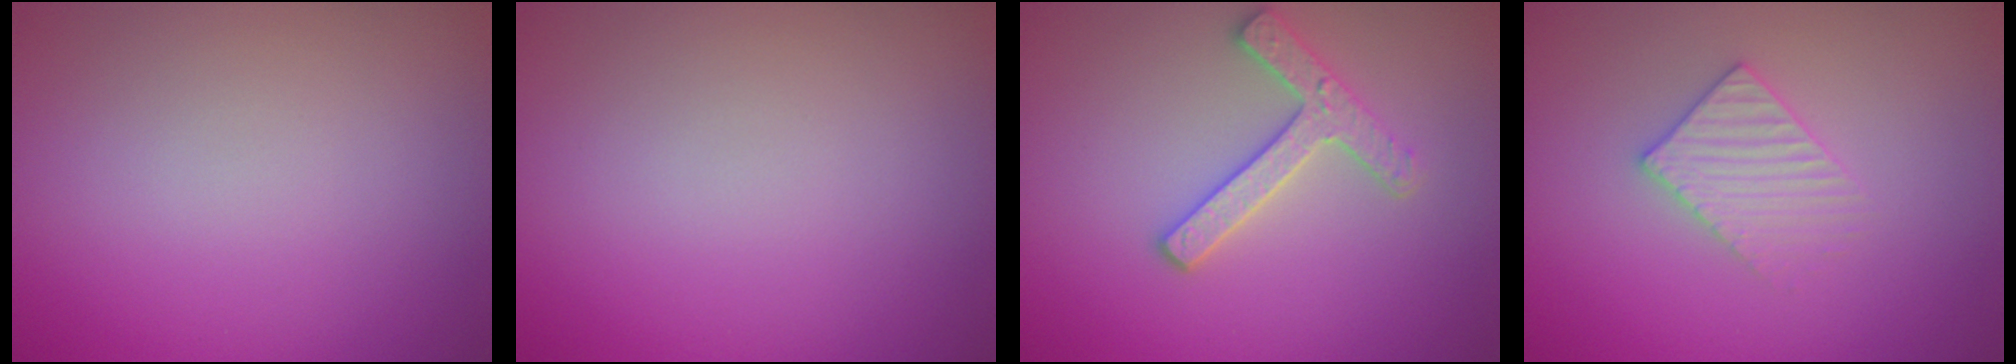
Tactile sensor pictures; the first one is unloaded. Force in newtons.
{"total": 0.0}
{"total": 2.8, "press": 2.7, "slide": 0.9}
{"total": 2.3, "press": 2.2, "slide": 0.3}